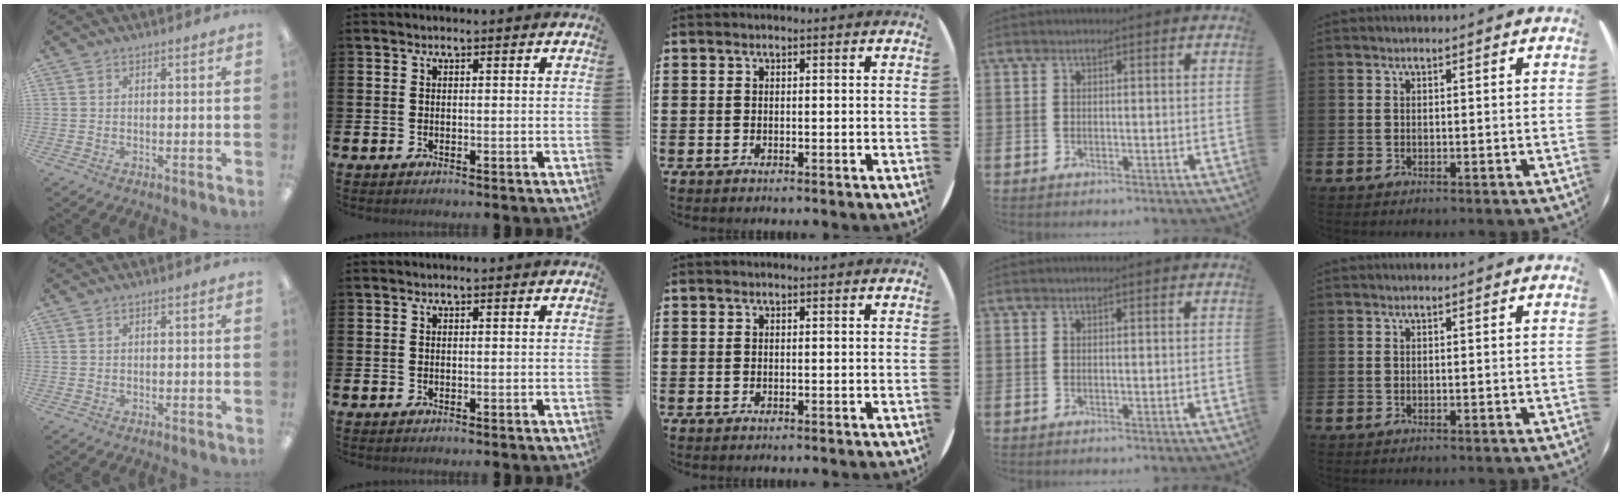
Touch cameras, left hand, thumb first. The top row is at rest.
{}